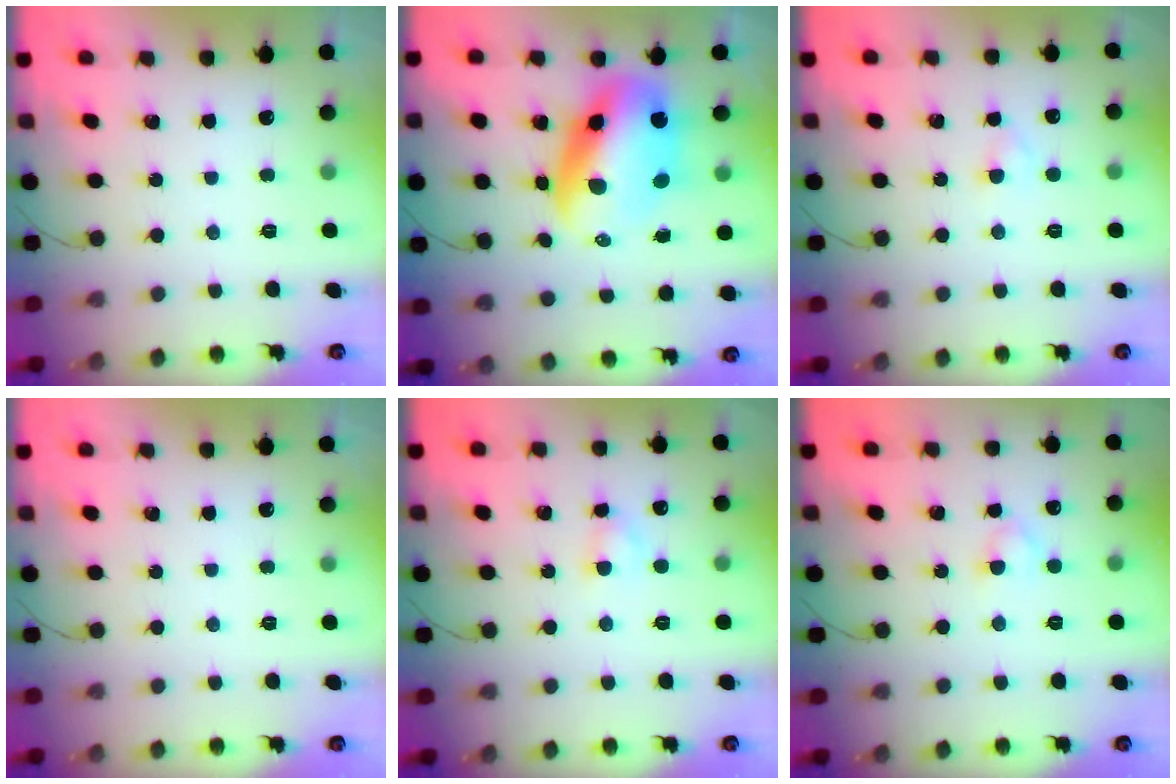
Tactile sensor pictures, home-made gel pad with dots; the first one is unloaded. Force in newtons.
{"total": 14.2, "press": 13.8, "slide": 3.3}
{"total": 2.2, "press": 2.0, "slide": 0.9}
{"total": 0.0}
{"total": 2.5, "press": 2.3, "slide": 1.0}
{"total": 2.4, "press": 2.1, "slide": 1.1}